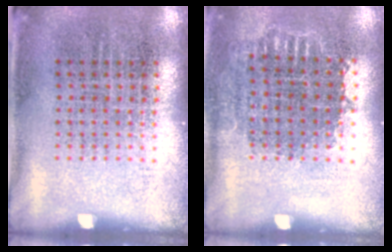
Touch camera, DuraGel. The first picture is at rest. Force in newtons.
{"total": 0.8, "press": 0.7, "slide": 0.3}